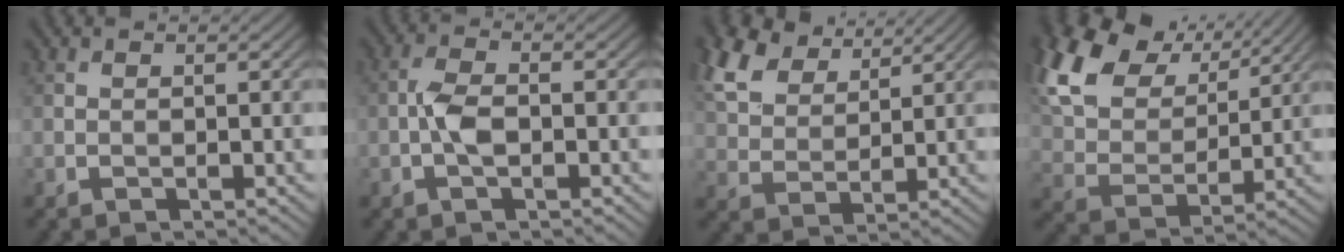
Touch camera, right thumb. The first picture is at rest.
{"total": 3.4, "force": [-0.9, 1.5, 2.9], "torque": [-0.064, 0.006, -0.023]}
{"total": 10.0, "force": [6.3, 5.4, 5.5], "torque": [-0.156, 0.023, 0.125]}
{"total": 16.4, "force": [9.0, 9.7, 9.7], "torque": [-0.269, 0.041, 0.153]}